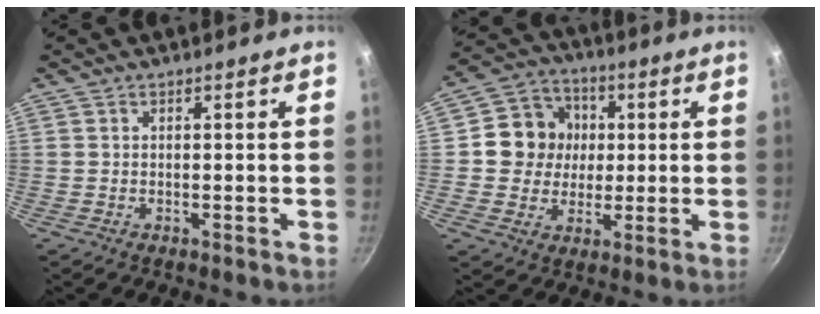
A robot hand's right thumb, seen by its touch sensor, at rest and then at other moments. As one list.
[{"total": 11.0, "force": [1.3, 10.2, 3.9], "torque": [-0.030, 0.014, 0.012]}]